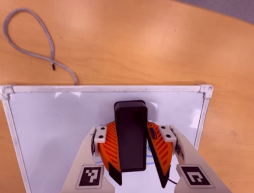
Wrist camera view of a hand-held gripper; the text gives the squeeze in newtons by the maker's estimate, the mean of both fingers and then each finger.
{"total": 10.4, "left": 11.5, "right": 9.3}